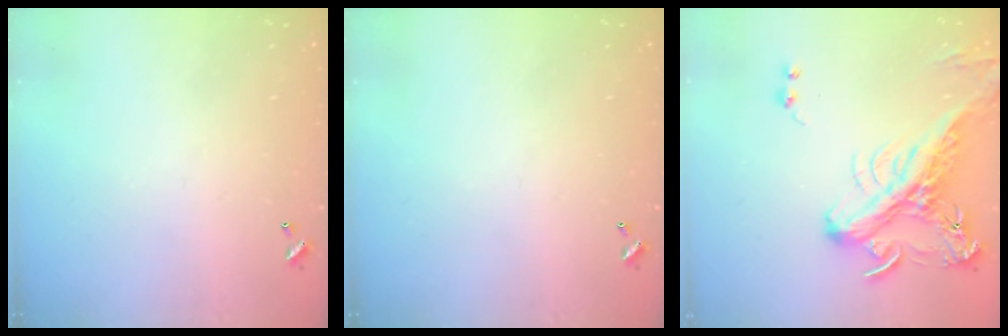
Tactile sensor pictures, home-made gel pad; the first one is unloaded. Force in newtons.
{"total": 0.0}
{"total": 7.2, "press": 6.9, "slide": 2.0}